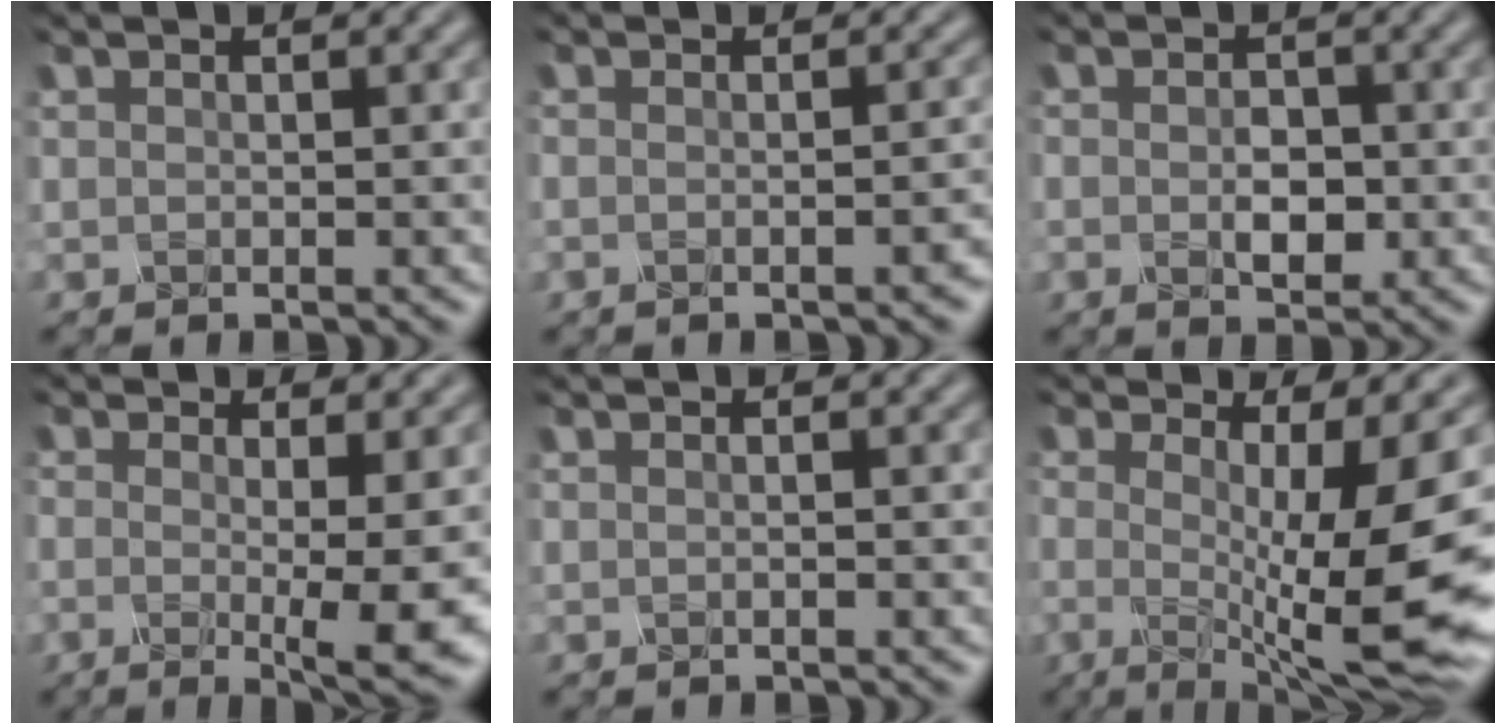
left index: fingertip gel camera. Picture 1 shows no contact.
{"total": 1.7, "force": [-0.7, 0.3, 1.5], "torque": [-0.014, 0.006, -0.016]}
{"total": 2.8, "force": [-1.0, 1.6, 2.1], "torque": [-0.039, -0.004, -0.016]}
{"total": 6.0, "force": [-0.9, 0.8, 5.8], "torque": [-0.073, -0.016, -0.017]}
{"total": 0.9, "force": [0.2, 0.3, 0.8], "torque": [-0.004, -0.001, -0.010]}
{"total": 11.8, "force": [-1.4, 2.2, 11.5], "torque": [-0.159, -0.011, -0.022]}